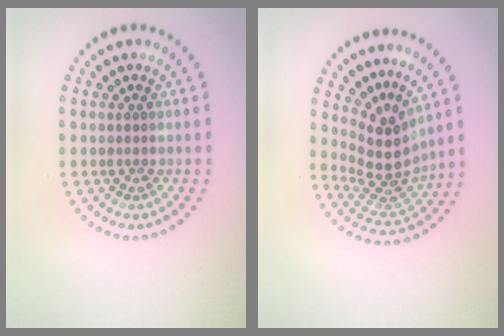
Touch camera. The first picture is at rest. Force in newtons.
{"total": 4.0, "press": 2.8, "slide": 2.9}